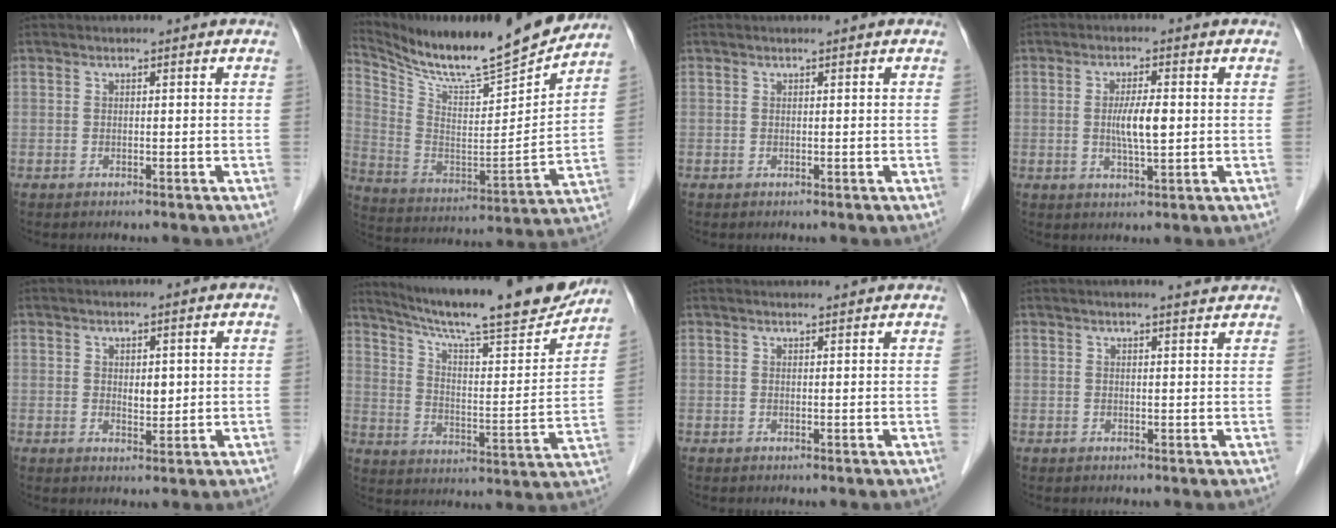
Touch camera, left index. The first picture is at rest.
{"total": 20.8, "force": [18.8, 0.9, 8.9], "torque": [-0.169, -0.043, 0.303]}
{"total": 0.0}
{"total": 4.9, "force": [0.1, 0.8, 4.8], "torque": [-0.093, -0.002, 0.001]}
{"total": 2.2, "force": [0.6, 1.2, 1.8], "torque": [-0.027, -0.003, 0.013]}
{"total": 22.9, "force": [20.0, 1.9, 10.9], "torque": [-0.180, -0.023, 0.287]}
{"total": 5.4, "force": [5.2, -0.1, 1.4], "torque": [-0.016, 0.022, 0.055]}
{"total": 3.3, "force": [3.1, -0.2, 1.1], "torque": [-0.017, 0.003, 0.034]}